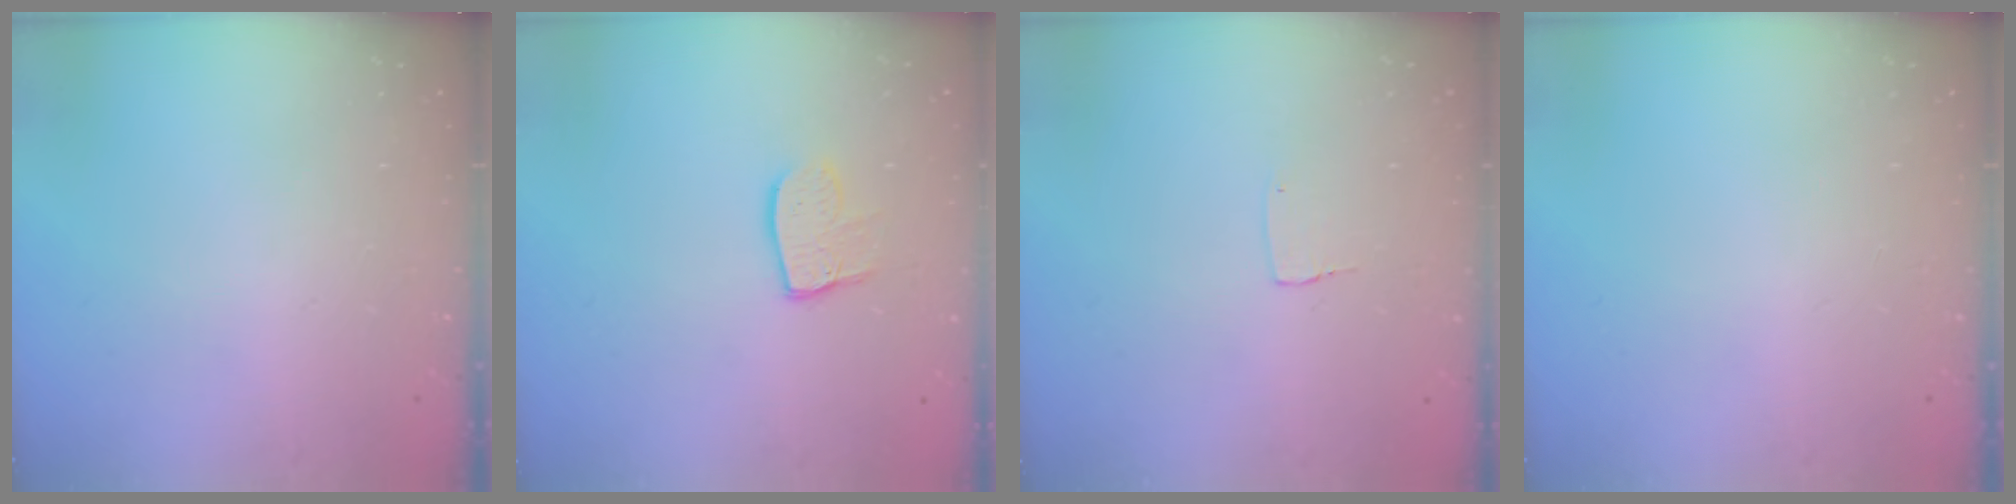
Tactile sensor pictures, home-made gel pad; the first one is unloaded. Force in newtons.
{"total": 8.5, "press": 8.5, "slide": 0.7}
{"total": 3.3, "press": 3.3, "slide": 0.1}
{"total": 0.0}